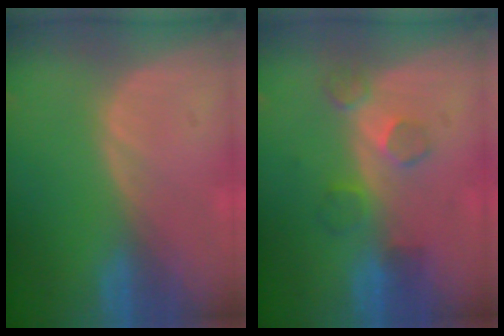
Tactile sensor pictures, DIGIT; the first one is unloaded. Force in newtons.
{"total": 4.5, "press": 4.2, "slide": 1.6}